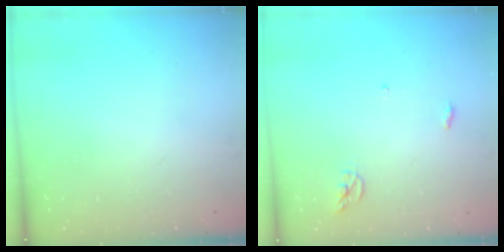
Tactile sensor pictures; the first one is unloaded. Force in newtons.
{"total": 4.3, "press": 4.3, "slide": 0.3}